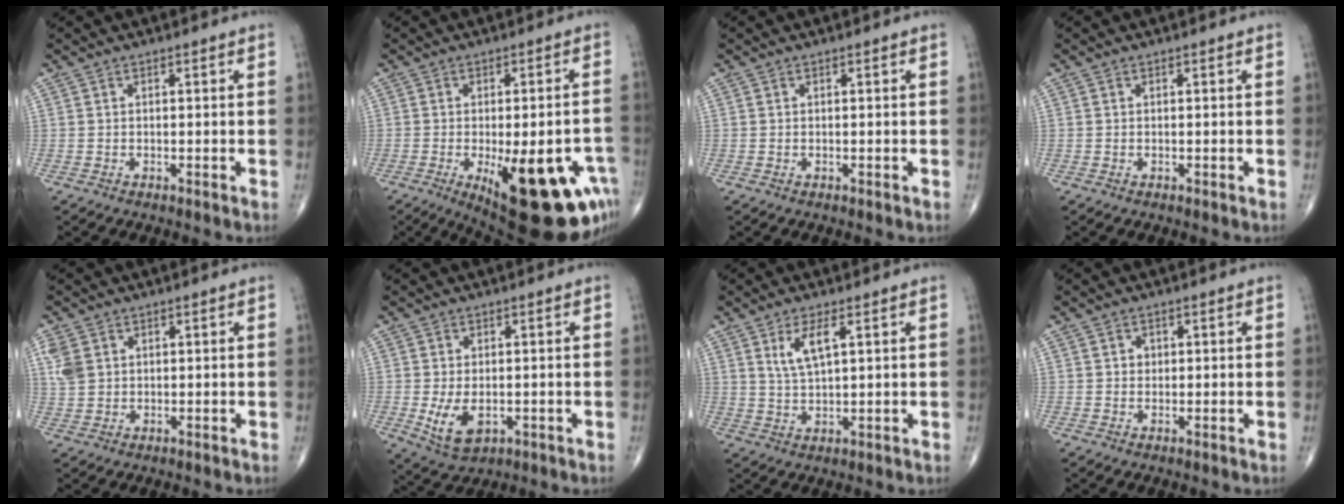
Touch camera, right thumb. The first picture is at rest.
{"total": 22.9, "force": [-8.9, 8.6, 19.2], "torque": [-0.184, 0.005, -0.100]}
{"total": 0.0}
{"total": 0.0}
{"total": 4.2, "force": [1.4, 3.1, 2.4], "torque": [-0.050, 0.001, 0.035]}
{"total": 6.8, "force": [-1.3, 4.0, 5.3], "torque": [-0.094, -0.012, -0.011]}
{"total": 5.5, "force": [2.3, 1.8, 4.7], "torque": [-0.095, -0.012, 0.051]}
{"total": 1.4, "force": [0.3, 1.3, 0.5], "torque": [-0.001, 0.001, 0.005]}